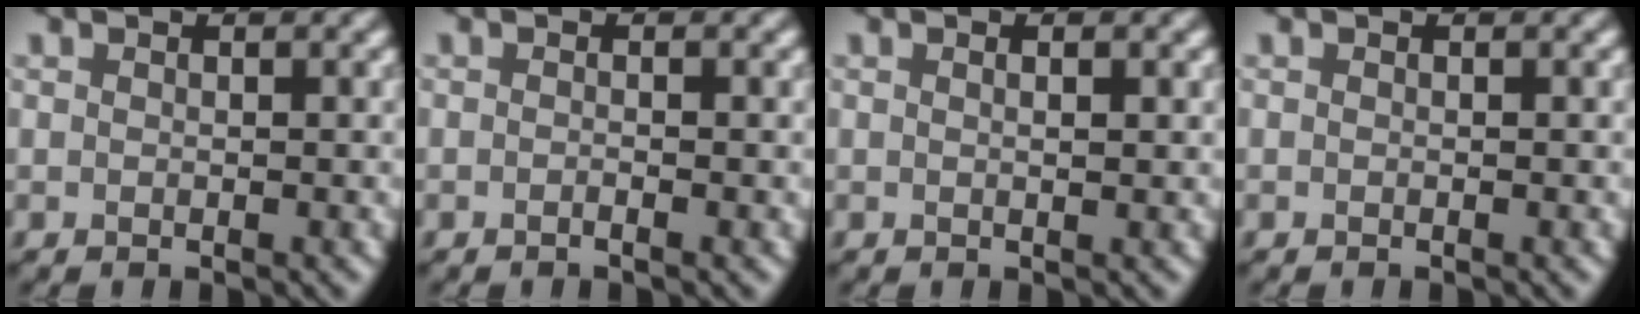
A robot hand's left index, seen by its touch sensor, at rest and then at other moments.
{"total": 0.7, "force": [-0.5, -0.1, 0.4], "torque": [-0.007, -0.002, -0.013]}
{"total": 1.2, "force": [0.4, 0.2, 1.1], "torque": [-0.013, 0.003, 0.003]}
{"total": 0.0}